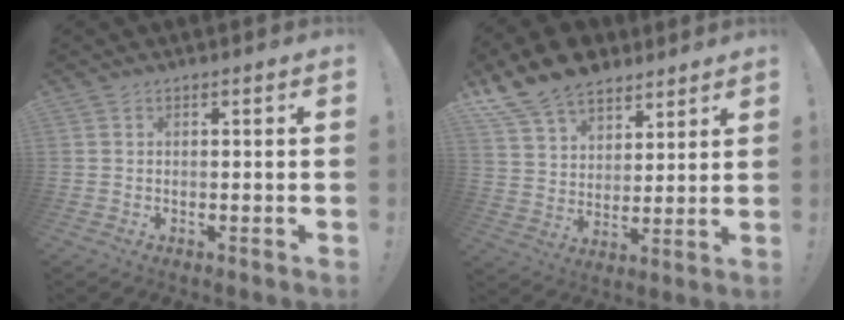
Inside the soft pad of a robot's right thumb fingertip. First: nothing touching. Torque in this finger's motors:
{"motor_torque": [0.22, 0.34, 0.75, 0.71, 0.20]}